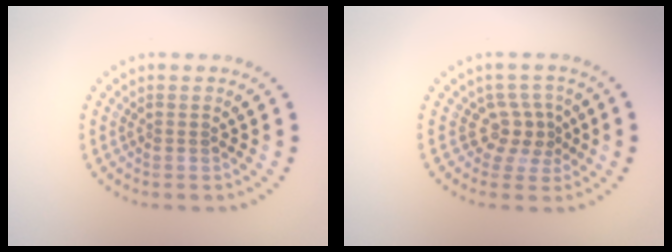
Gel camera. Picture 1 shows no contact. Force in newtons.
{"total": 2.5, "press": 1.8, "slide": 1.7}